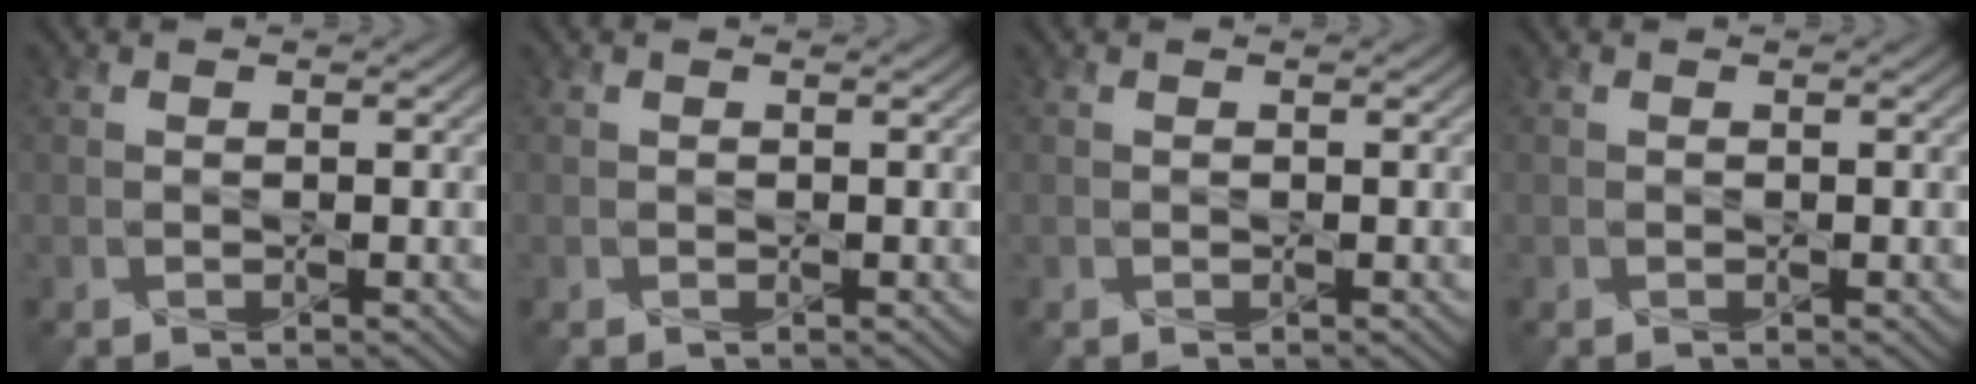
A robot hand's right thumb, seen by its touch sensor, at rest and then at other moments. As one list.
[{"total": 0.0}, {"total": 0.0}, {"total": 0.0}]